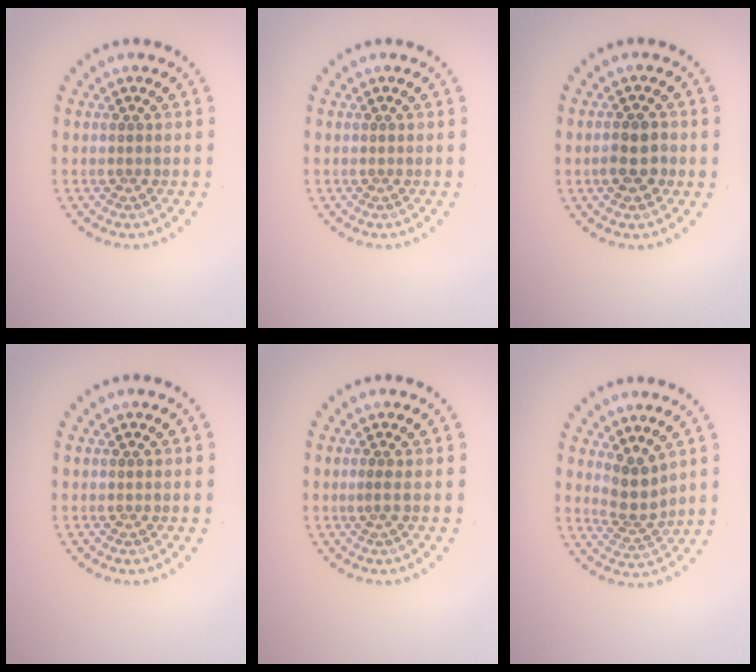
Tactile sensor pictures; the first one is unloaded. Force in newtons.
{"total": 0.0}
{"total": 2.5, "press": 2.5, "slide": 0.5}
{"total": 0.0}
{"total": 0.7, "press": 0.3, "slide": 0.6}
{"total": 2.8, "press": 2.2, "slide": 1.8}